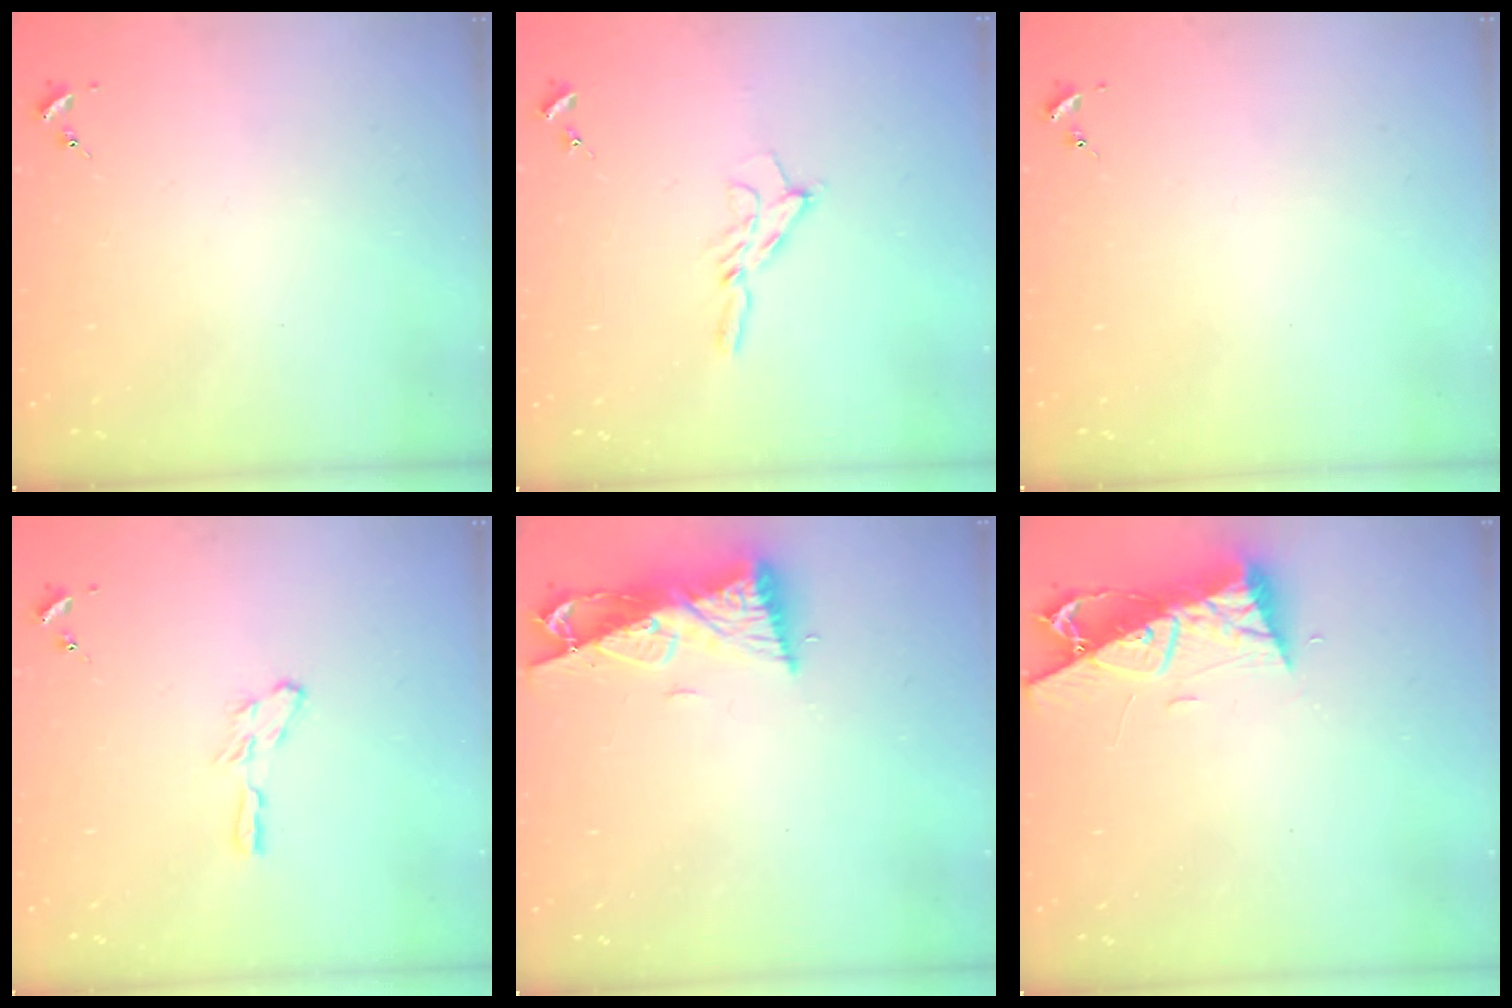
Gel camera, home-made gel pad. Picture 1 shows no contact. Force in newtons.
{"total": 6.5, "press": 6.5, "slide": 0.7}
{"total": 0.0}
{"total": 4.3, "press": 4.3, "slide": 0.5}
{"total": 9.7, "press": 9.7, "slide": 0.7}
{"total": 9.4, "press": 9.3, "slide": 1.3}